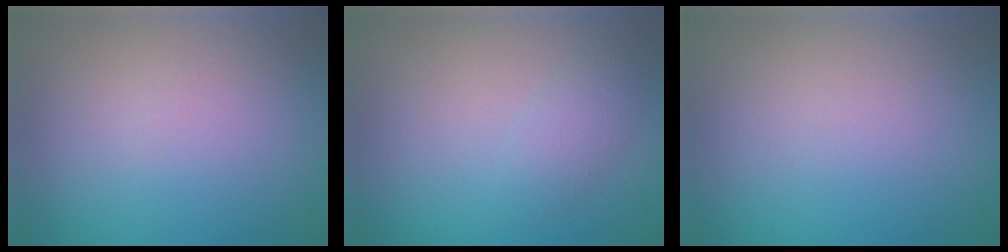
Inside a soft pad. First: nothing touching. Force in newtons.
{"total": 2.0, "press": 2.0, "slide": 0.1}
{"total": 0.0}